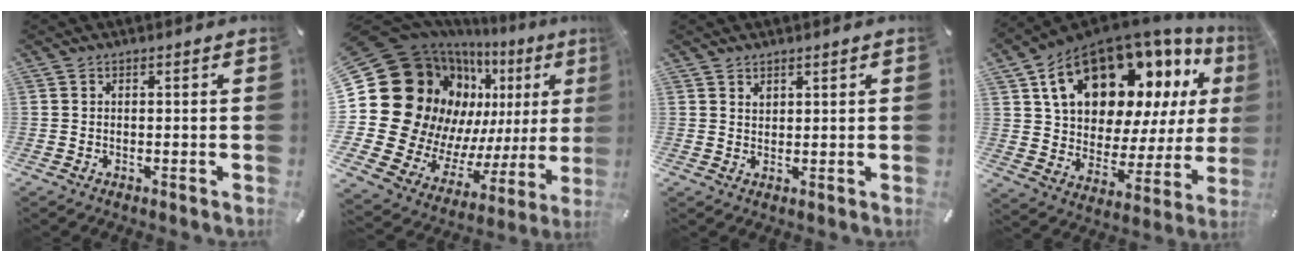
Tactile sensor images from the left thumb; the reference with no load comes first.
{"total": 24.8, "force": [5.9, 19.2, 14.5], "torque": [-0.210, -0.121, 0.163]}
{"total": 1.5, "force": [1.3, 0.7, 0.2], "torque": [0.004, -0.006, 0.024]}
{"total": 19.9, "force": [11.7, 11.6, 11.2], "torque": [-0.180, -0.071, 0.206]}